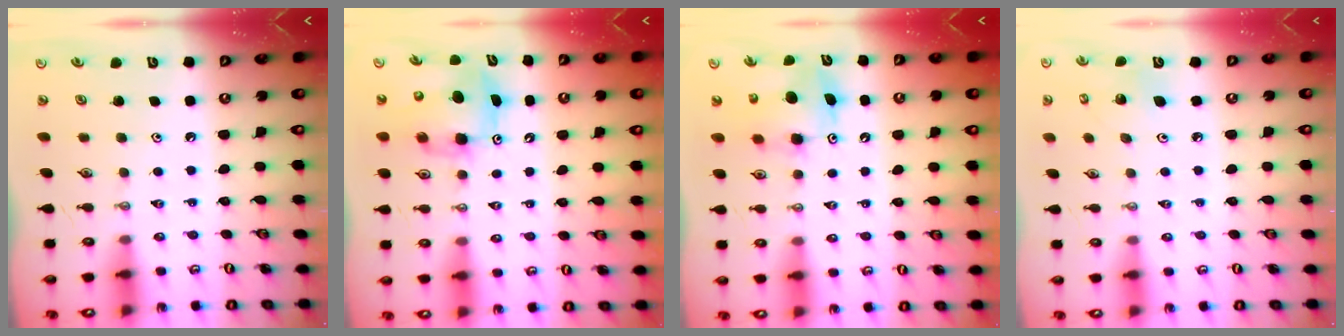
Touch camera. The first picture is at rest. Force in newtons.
{"total": 8.2, "press": 8.0, "slide": 1.8}
{"total": 8.0, "press": 7.9, "slide": 0.5}
{"total": 5.0, "press": 4.6, "slide": 1.9}